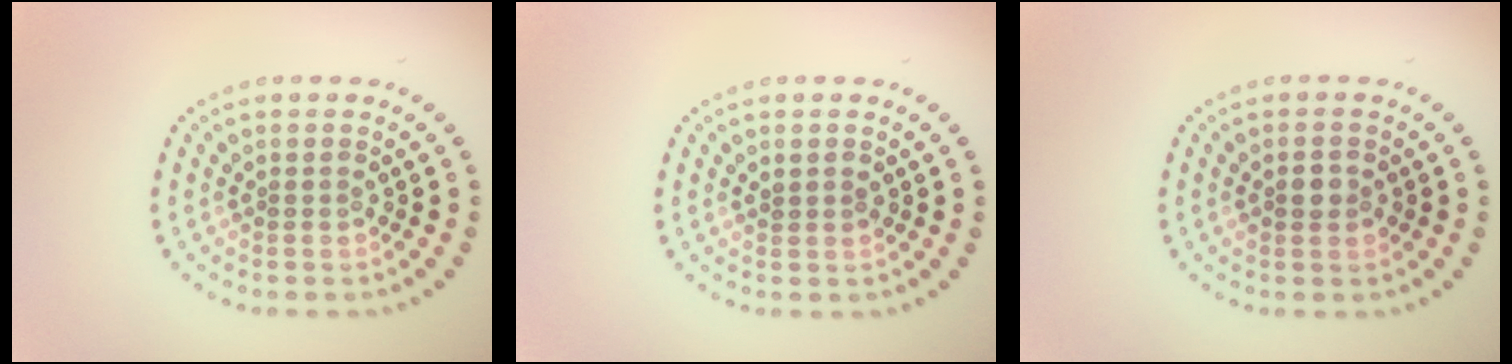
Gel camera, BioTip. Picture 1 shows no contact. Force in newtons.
{"total": 0.8, "press": 0.8, "slide": 0.2}
{"total": 1.8, "press": 1.8, "slide": 0.1}